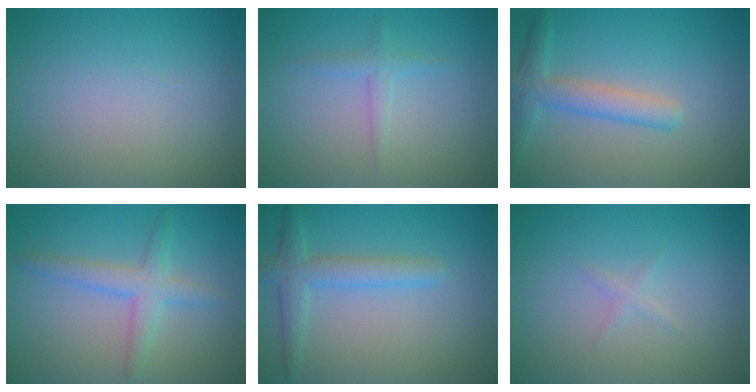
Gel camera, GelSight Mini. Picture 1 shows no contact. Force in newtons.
{"total": 1.4, "press": 1.4, "slide": 0.0}
{"total": 3.3, "press": 3.3, "slide": 0.2}
{"total": 3.2, "press": 3.2, "slide": 0.2}
{"total": 4.0, "press": 3.9, "slide": 0.3}
{"total": 0.7, "press": 0.7, "slide": 0.0}